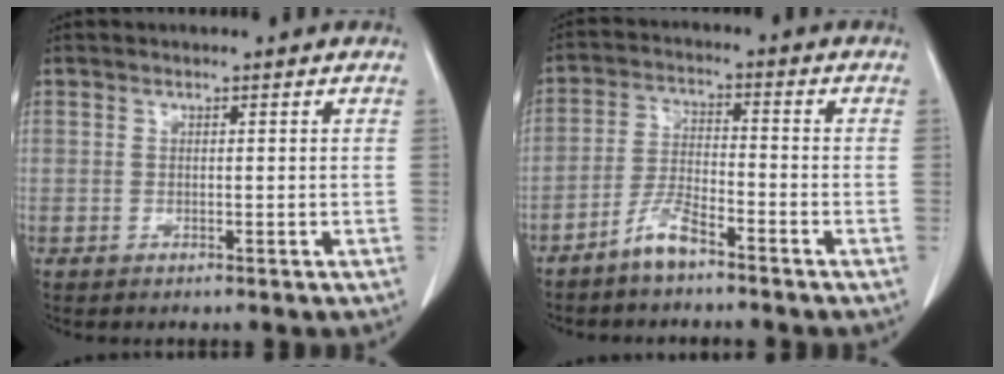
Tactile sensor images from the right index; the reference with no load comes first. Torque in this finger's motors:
{"motor_torque": [0.36, -0.33, 0.17, 0.06]}